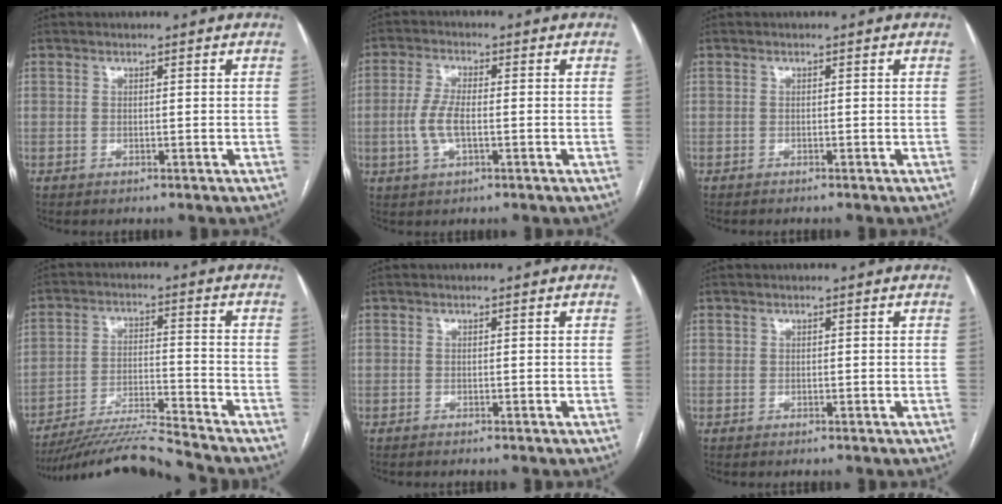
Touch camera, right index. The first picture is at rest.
{"total": 4.9, "force": [-0.7, 1.6, 4.6], "torque": [-0.110, 0.001, -0.016]}
{"total": 0.9, "force": [-0.9, -0.1, 0.3], "torque": [-0.004, -0.001, -0.013]}
{"total": 11.2, "force": [-10.7, -2.5, 2.3], "torque": [-0.036, 0.002, -0.194]}
{"total": 1.2, "force": [-1.1, -0.1, 0.4], "torque": [-0.005, -0.001, -0.014]}
{"total": 0.0}